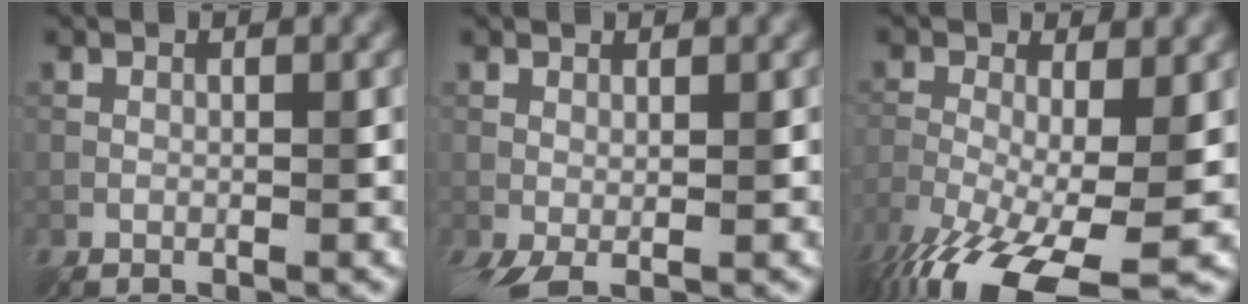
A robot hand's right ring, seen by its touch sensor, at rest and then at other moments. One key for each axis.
{"total": 2.8, "fx": -0.6, "fy": 1.0, "fz": 2.5, "tx": -0.052, "ty": -0.005, "tz": -0.013}
{"total": 12.5, "fx": -6.7, "fy": 4.2, "fz": 9.6, "tx": -0.190, "ty": -0.037, "tz": -0.109}